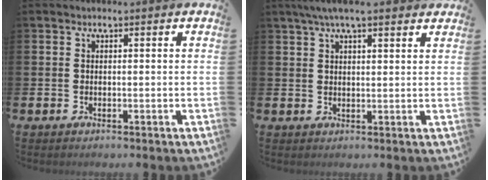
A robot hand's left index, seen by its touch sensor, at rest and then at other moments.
{"total": 5.1, "force": [4.1, 1.0, 2.9], "torque": [-0.060, -0.002, 0.072]}